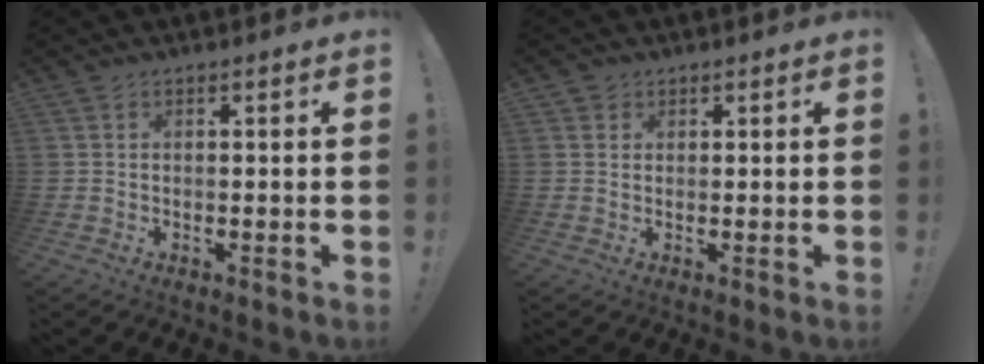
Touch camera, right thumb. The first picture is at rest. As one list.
[{"total": 0.9, "force": [0.6, 0.7, 0.0], "torque": [0.004, -0.001, 0.011]}]